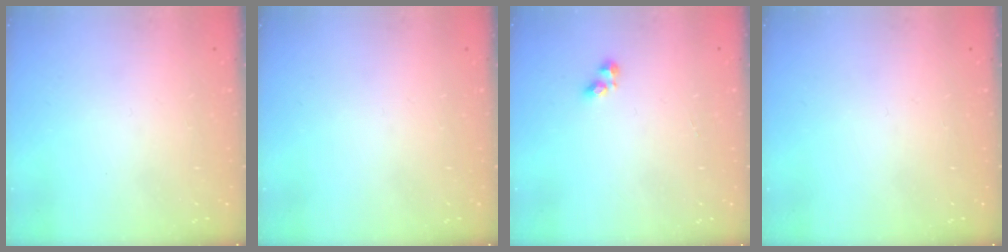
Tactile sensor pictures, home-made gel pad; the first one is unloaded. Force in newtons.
{"total": 0.0}
{"total": 3.0, "press": 2.9, "slide": 0.6}
{"total": 0.0}